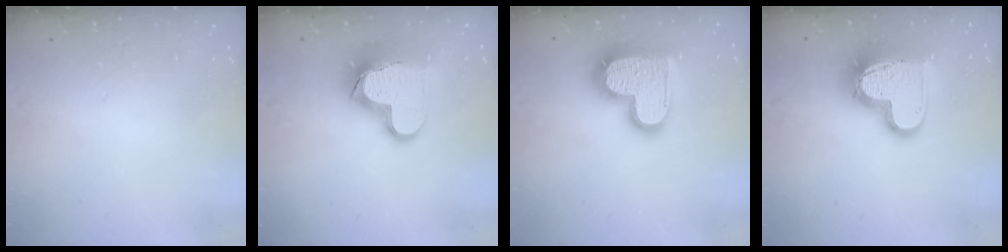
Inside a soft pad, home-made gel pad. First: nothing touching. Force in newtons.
{"total": 15.4, "press": 15.4, "slide": 1.3}
{"total": 18.9, "press": 18.9, "slide": 1.3}
{"total": 17.3, "press": 17.3, "slide": 1.4}